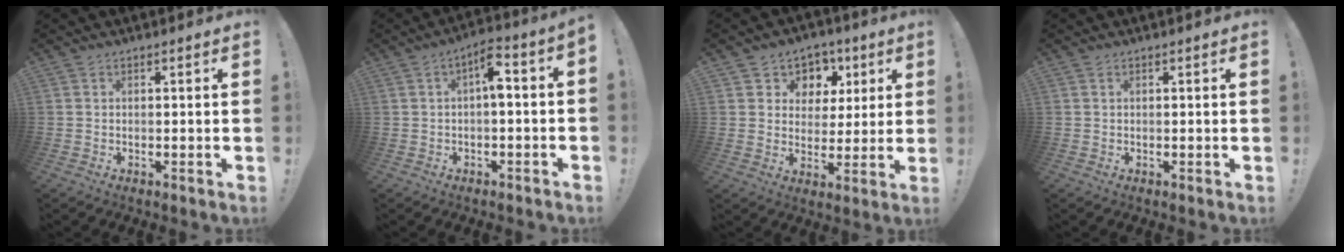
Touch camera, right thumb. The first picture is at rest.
{"total": 6.6, "force": [0.1, 1.8, 6.3], "torque": [-0.094, -0.004, -0.003]}
{"total": 7.7, "force": [2.8, 7.0, 1.7], "torque": [-0.023, -0.021, 0.058]}
{"total": 0.0}